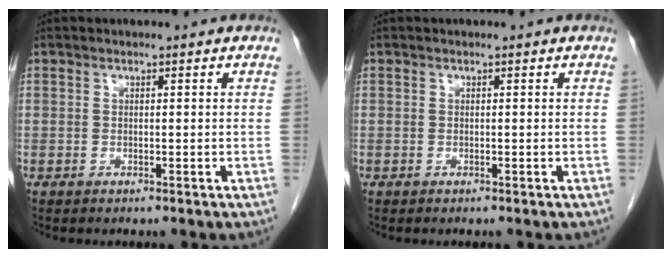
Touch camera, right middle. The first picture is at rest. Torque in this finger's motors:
{"motor_torque": [-0.27, -0.15, 0.00, -0.01]}